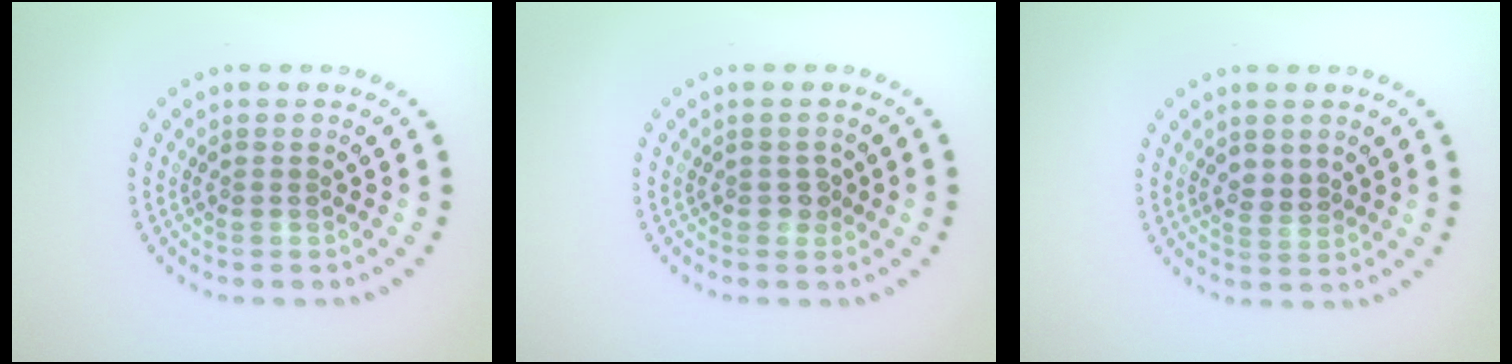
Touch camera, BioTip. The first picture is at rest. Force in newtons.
{"total": 1.0, "press": 0.9, "slide": 0.4}
{"total": 1.7, "press": 1.6, "slide": 0.5}